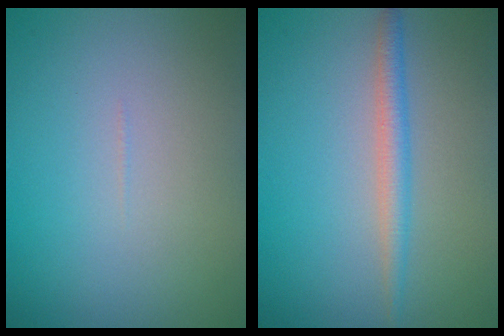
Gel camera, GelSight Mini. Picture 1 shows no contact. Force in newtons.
{"total": 2.2, "press": 2.2, "slide": 0.1}